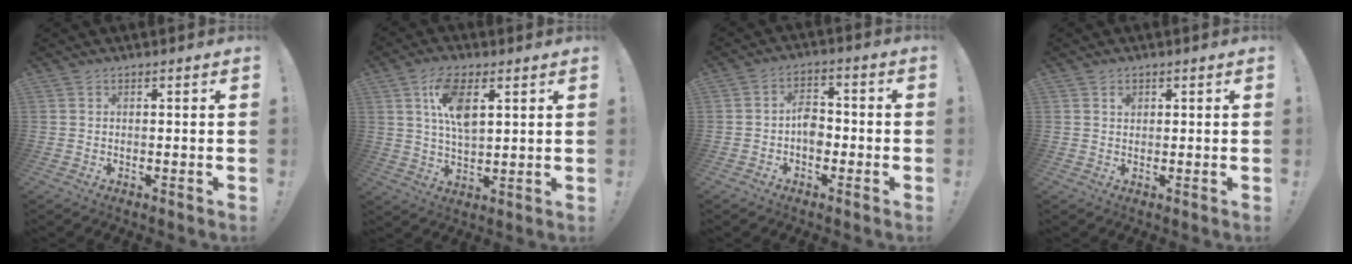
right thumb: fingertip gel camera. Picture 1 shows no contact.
{"total": 11.0, "force": [4.3, 5.3, 8.6], "torque": [-0.153, -0.003, 0.076]}
{"total": 6.1, "force": [-1.9, 4.3, 3.9], "torque": [-0.071, 0.015, -0.033]}
{"total": 1.1, "force": [0.6, 0.8, 0.4], "torque": [0.008, -0.006, 0.008]}